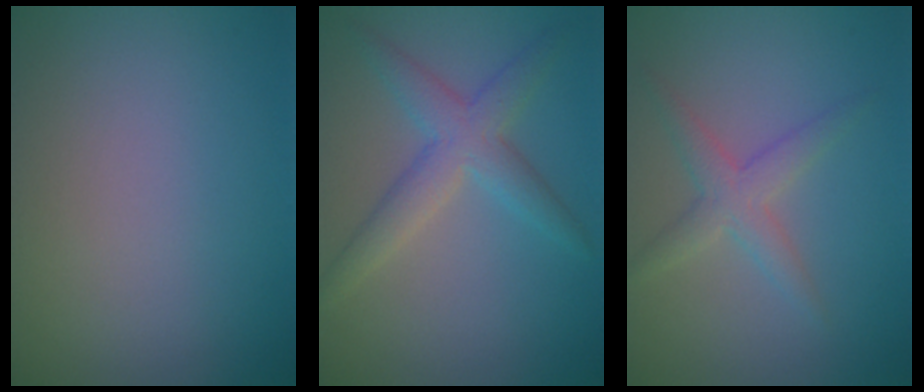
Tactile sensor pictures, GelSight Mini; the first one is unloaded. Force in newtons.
{"total": 3.8, "press": 3.8, "slide": 0.1}
{"total": 2.6, "press": 2.6, "slide": 0.2}